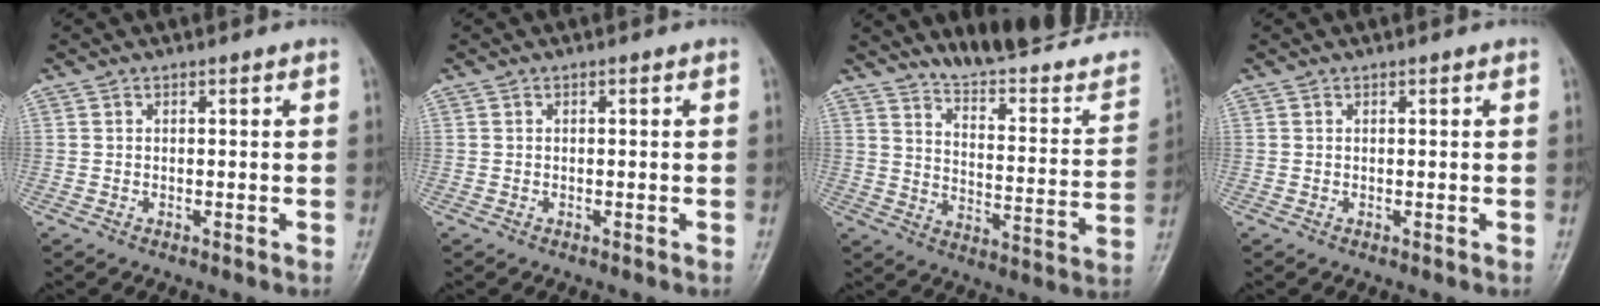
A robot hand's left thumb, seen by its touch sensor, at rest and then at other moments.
{"total": 0.0}
{"total": 21.6, "force": [19.7, 2.5, 8.4], "torque": [-0.091, -0.152, 0.267]}
{"total": 0.0}